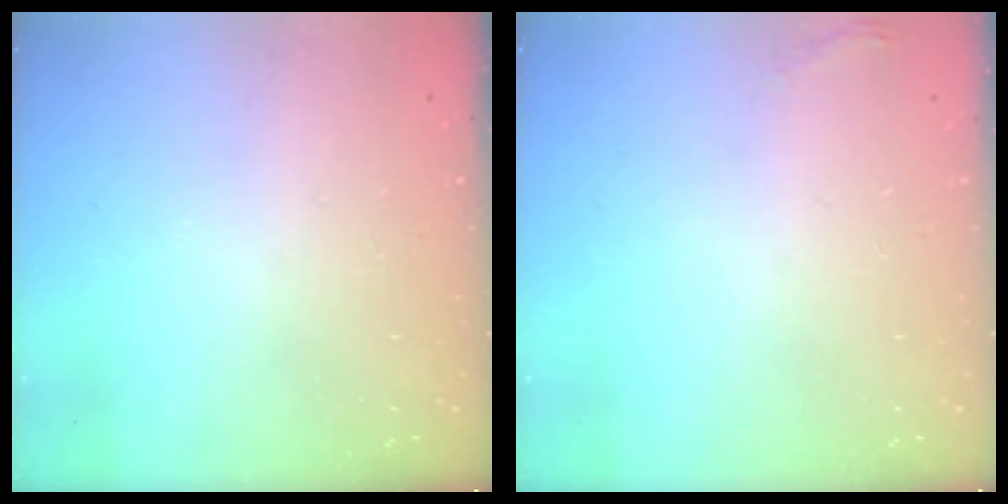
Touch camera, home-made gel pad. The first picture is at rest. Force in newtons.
{"total": 3.9, "press": 3.2, "slide": 2.2}